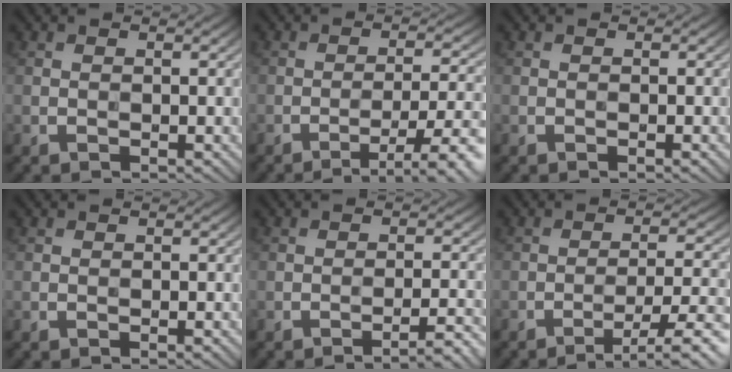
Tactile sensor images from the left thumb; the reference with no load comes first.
{"total": 7.7, "force": [-4.1, 1.8, 6.3], "torque": [-0.101, 0.001, -0.055]}
{"total": 0.6, "force": [-0.3, 0.0, 0.5], "torque": [-0.008, 0.000, -0.006]}
{"total": 0.0}
{"total": 3.4, "force": [-2.4, 0.3, 2.3], "torque": [-0.036, 0.012, -0.044]}
{"total": 7.8, "force": [-4.7, 1.6, 6.0], "torque": [-0.099, 0.009, -0.066]}